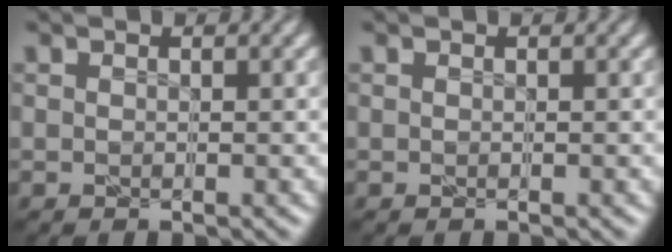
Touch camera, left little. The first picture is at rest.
{"total": 0.0}